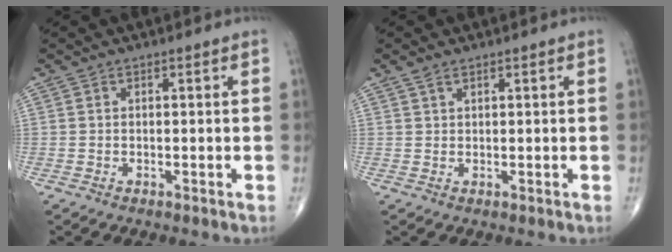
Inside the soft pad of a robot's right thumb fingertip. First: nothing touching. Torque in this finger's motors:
{"motor_torque": [0.26, -0.12, 0.26, 0.16, 0.01]}